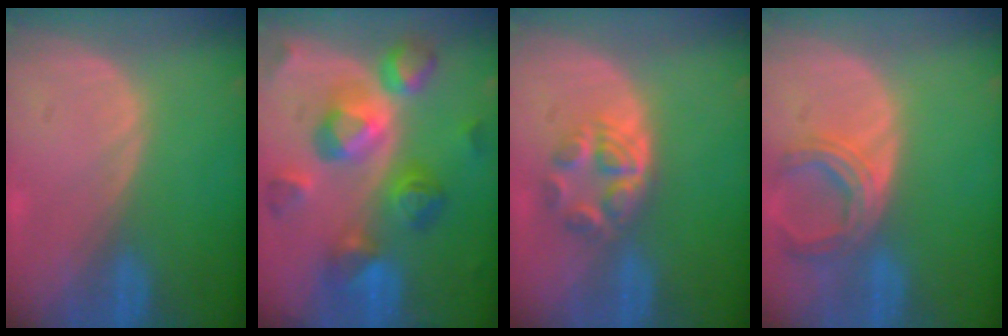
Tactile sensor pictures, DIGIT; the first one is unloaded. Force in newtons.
{"total": 11.4, "press": 11.4, "slide": 0.9}
{"total": 6.1, "press": 5.1, "slide": 3.3}
{"total": 5.8, "press": 5.8, "slide": 0.9}